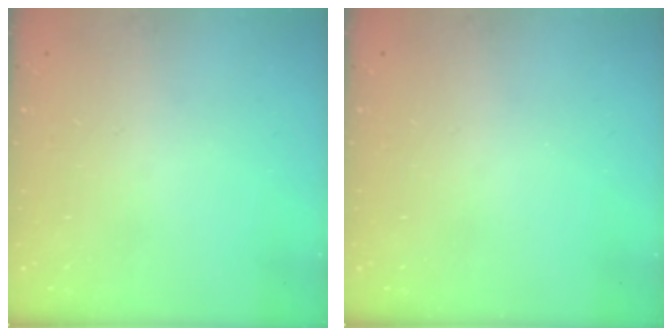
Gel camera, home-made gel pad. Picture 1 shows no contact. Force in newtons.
{"total": 0.0}